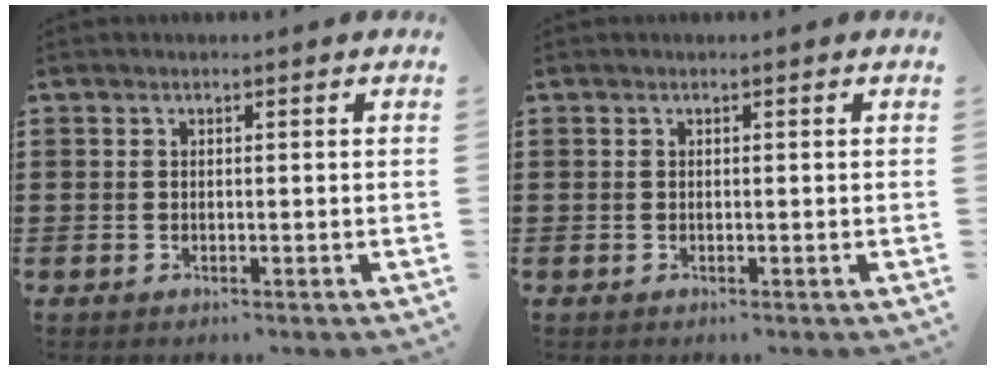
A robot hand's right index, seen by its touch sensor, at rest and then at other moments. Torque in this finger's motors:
{"motor_torque": [0.00, 0.00, 0.00, 0.00]}